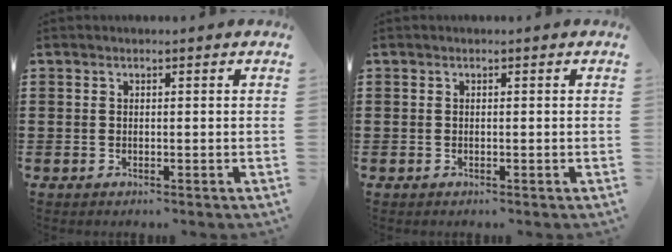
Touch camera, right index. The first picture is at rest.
{"total": 0.0}